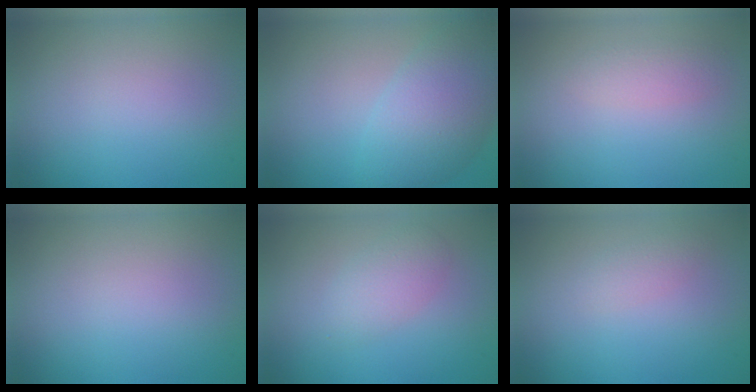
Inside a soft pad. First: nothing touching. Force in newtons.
{"total": 6.4, "press": 6.4, "slide": 0.3}
{"total": 1.4, "press": 1.4, "slide": 0.1}
{"total": 0.0}
{"total": 2.2, "press": 2.2, "slide": 0.0}
{"total": 1.1, "press": 1.1, "slide": 0.0}